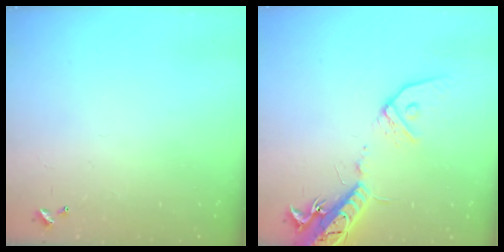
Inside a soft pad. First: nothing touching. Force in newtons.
{"total": 16.6, "press": 16.3, "slide": 3.5}